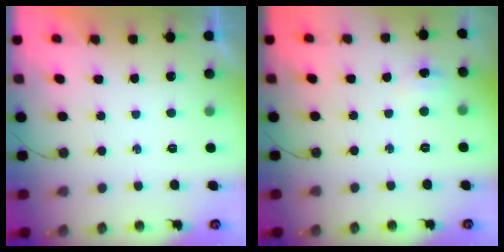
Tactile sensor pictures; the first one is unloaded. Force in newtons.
{"total": 3.7, "press": 3.7, "slide": 0.4}